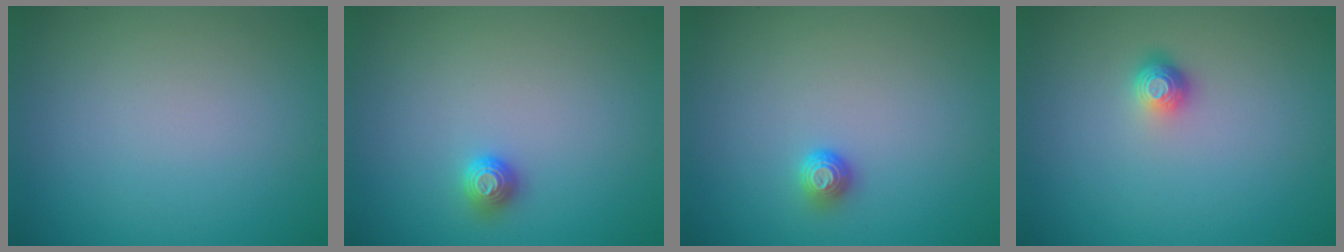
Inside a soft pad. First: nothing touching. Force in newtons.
{"total": 1.0, "press": 1.0, "slide": 0.3}
{"total": 1.3, "press": 1.1, "slide": 0.7}
{"total": 1.5, "press": 1.1, "slide": 1.0}